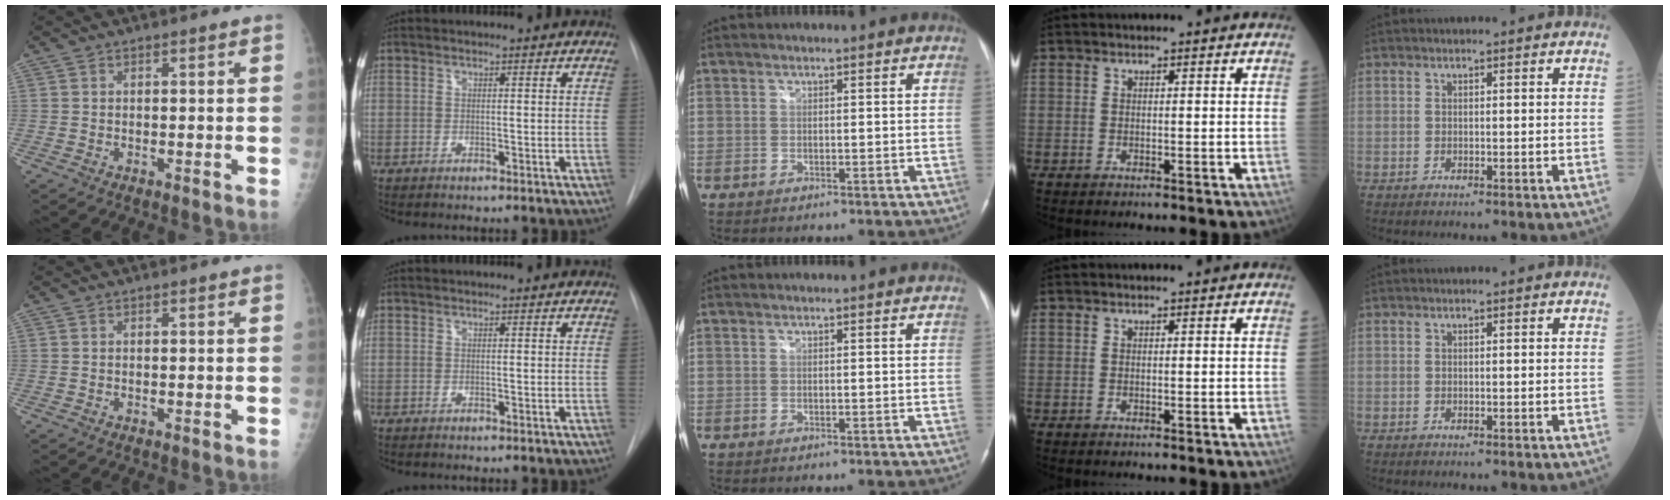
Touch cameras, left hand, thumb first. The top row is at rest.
{}